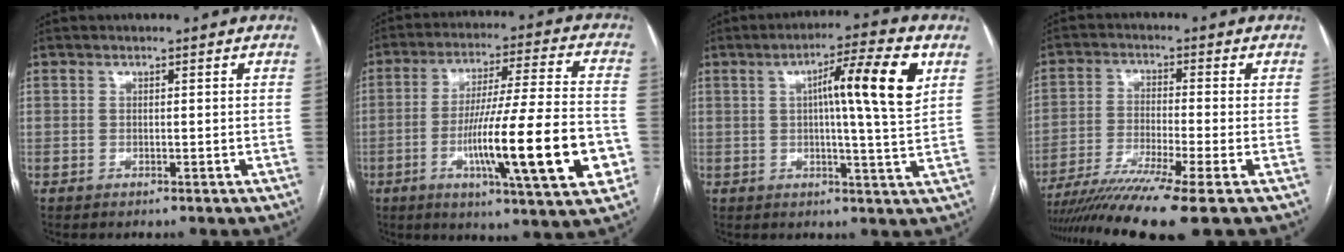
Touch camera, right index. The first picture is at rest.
{"total": 20.5, "force": [-5.7, 0.9, 19.7], "torque": [-0.296, -0.013, -0.086]}
{"total": 11.2, "force": [3.2, -0.2, 10.7], "torque": [-0.168, 0.010, 0.043]}
{"total": 12.3, "force": [-9.3, -2.0, 7.9], "torque": [-0.131, -0.030, -0.151]}